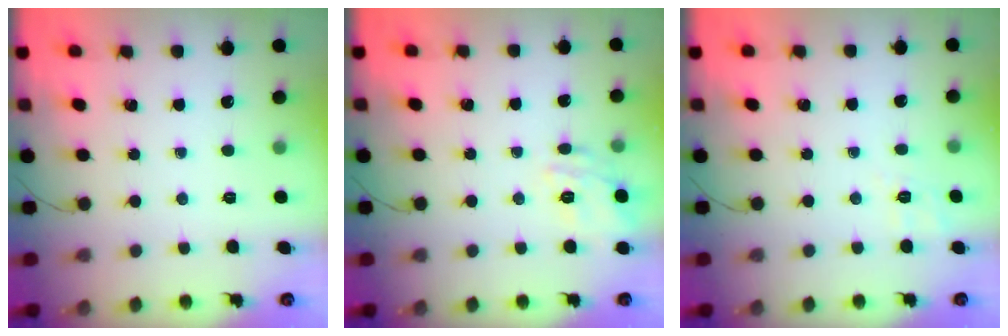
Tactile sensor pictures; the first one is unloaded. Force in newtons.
{"total": 12.3, "press": 12.2, "slide": 1.0}
{"total": 1.9, "press": 0.7, "slide": 1.7}